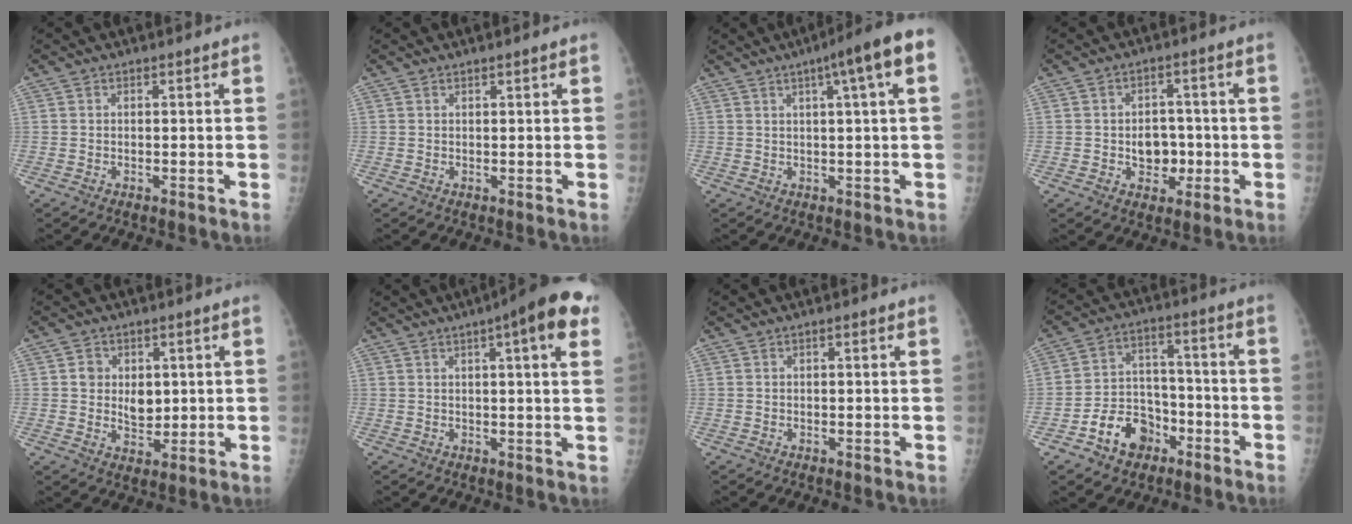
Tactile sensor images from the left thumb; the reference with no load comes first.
{"total": 0.6, "force": [0.4, 0.1, 0.3], "torque": [-0.002, 0.000, 0.007]}
{"total": 9.0, "force": [3.3, 0.4, 8.4], "torque": [-0.122, 0.017, 0.039]}
{"total": 6.0, "force": [-1.2, 4.8, 3.5], "torque": [-0.013, 0.011, -0.016]}
{"total": 6.0, "force": [0.8, 4.7, 3.7], "torque": [-0.025, -0.007, 0.018]}
{"total": 12.4, "force": [5.6, 2.3, 10.8], "torque": [-0.130, 0.003, 0.066]}
{"total": 0.9, "force": [0.3, 0.3, 0.7], "torque": [-0.013, 0.002, 0.003]}
{"total": 10.4, "force": [-5.6, 7.6, 4.5], "torque": [-0.043, 0.051, -0.093]}